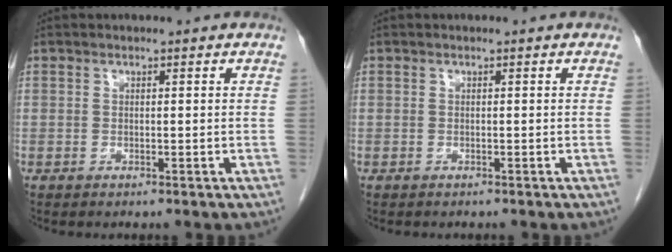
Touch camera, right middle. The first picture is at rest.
{"total": 0.8, "force": [-0.7, 0.3, 0.2], "torque": [-0.009, -0.001, -0.008]}